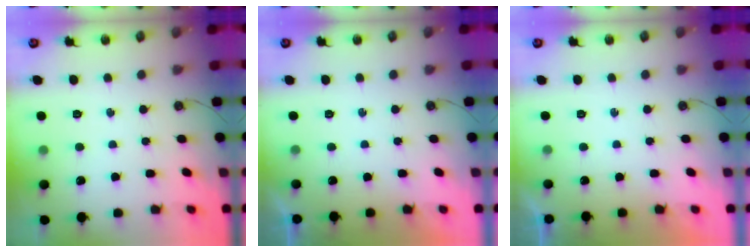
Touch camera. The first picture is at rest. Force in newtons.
{"total": 0.0}
{"total": 0.0}